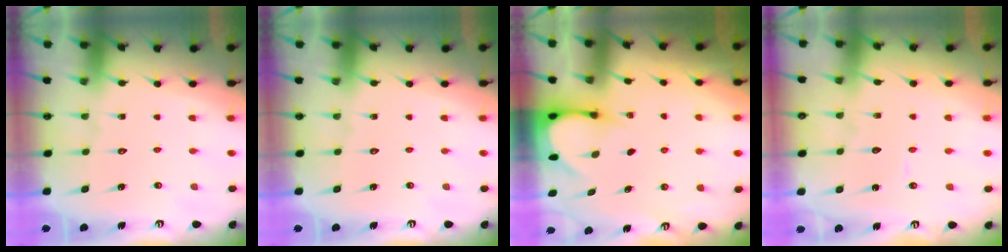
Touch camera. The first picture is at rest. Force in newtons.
{"total": 0.0}
{"total": 3.7, "press": 3.7, "slide": 0.3}
{"total": 3.8, "press": 3.8, "slide": 0.3}